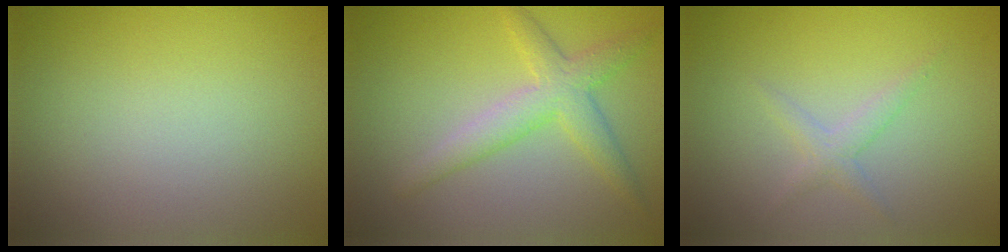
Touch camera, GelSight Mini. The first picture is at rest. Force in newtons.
{"total": 3.5, "press": 3.5, "slide": 0.2}
{"total": 1.4, "press": 1.4, "slide": 0.0}